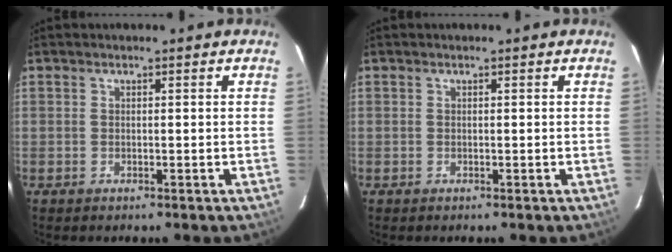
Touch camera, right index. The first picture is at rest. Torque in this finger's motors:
{"motor_torque": [0.00, 0.00, 0.00, 0.01]}